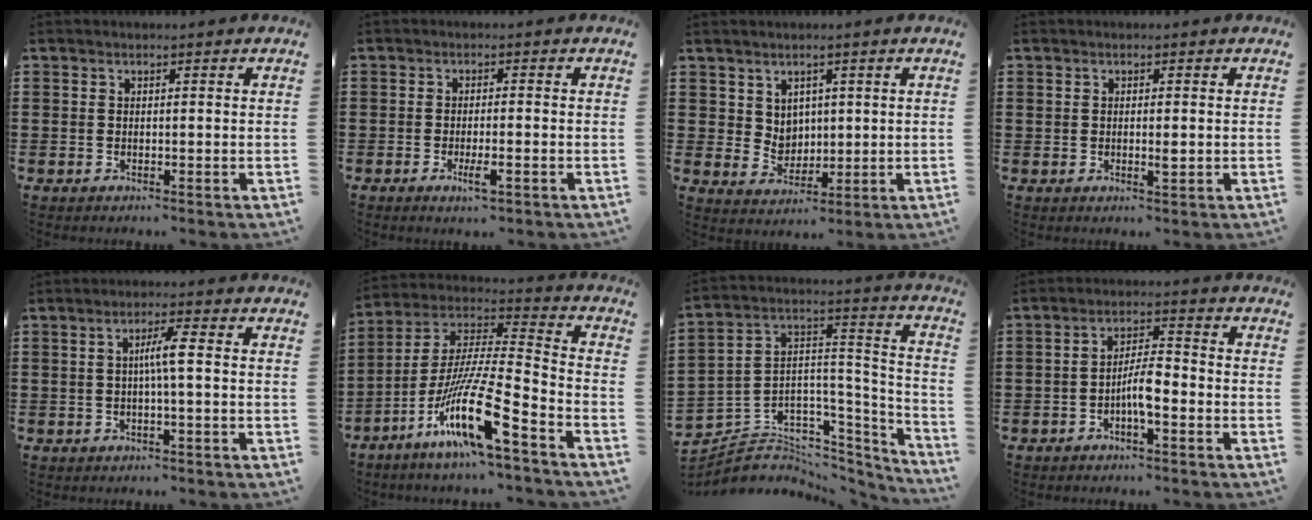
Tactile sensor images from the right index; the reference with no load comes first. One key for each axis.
{"total": 3.0, "fx": -1.5, "fy": 0.5, "fz": 2.5, "tx": -0.047, "ty": -0.003, "tz": -0.029}
{"total": 4.0, "fx": 2.3, "fy": 3.2, "fz": 0.9, "tx": -0.025, "ty": 0.001, "tz": 0.042}
{"total": 1.6, "fx": -0.1, "fy": 0.5, "fz": 1.5, "tx": -0.027, "ty": -0.002, "tz": -0.001}
{"total": 3.8, "fx": -0.1, "fy": 0.1, "fz": 3.8, "tx": -0.071, "ty": 0.001, "tz": -0.006}
{"total": 16.6, "fx": -10.3, "fy": 2.0, "fz": 12.9, "tx": -0.266, "ty": 0.004, "tz": -0.192}
{"total": 4.4, "fx": -1.7, "fy": 4.0, "fz": 0.4, "tx": -0.028, "ty": -0.016, "tz": -0.031}
{"total": 4.9, "fx": -1.9, "fy": 1.3, "fz": 4.4, "tx": -0.084, "ty": 0.009, "tz": -0.038}